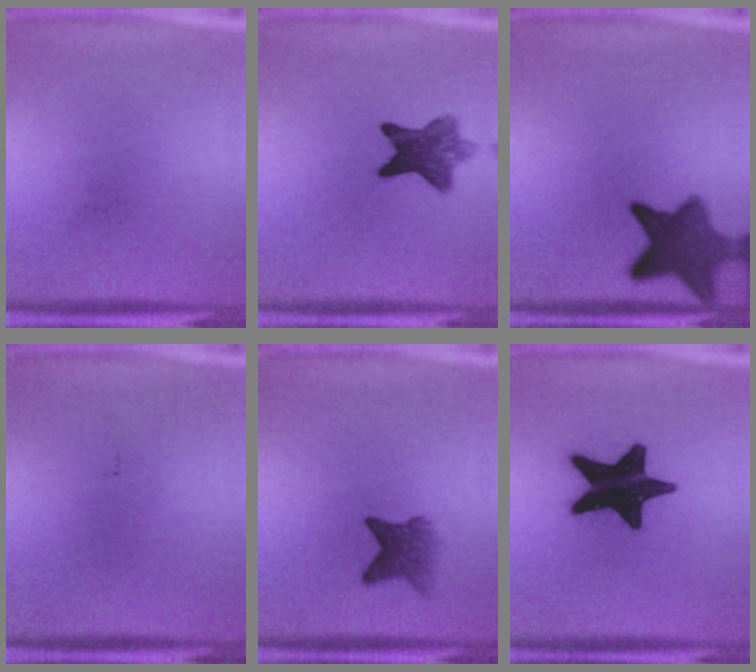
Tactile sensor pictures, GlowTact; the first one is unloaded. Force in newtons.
{"total": 7.9}
{"total": 9.6}
{"total": 0.0}
{"total": 4.4}
{"total": 19.1}